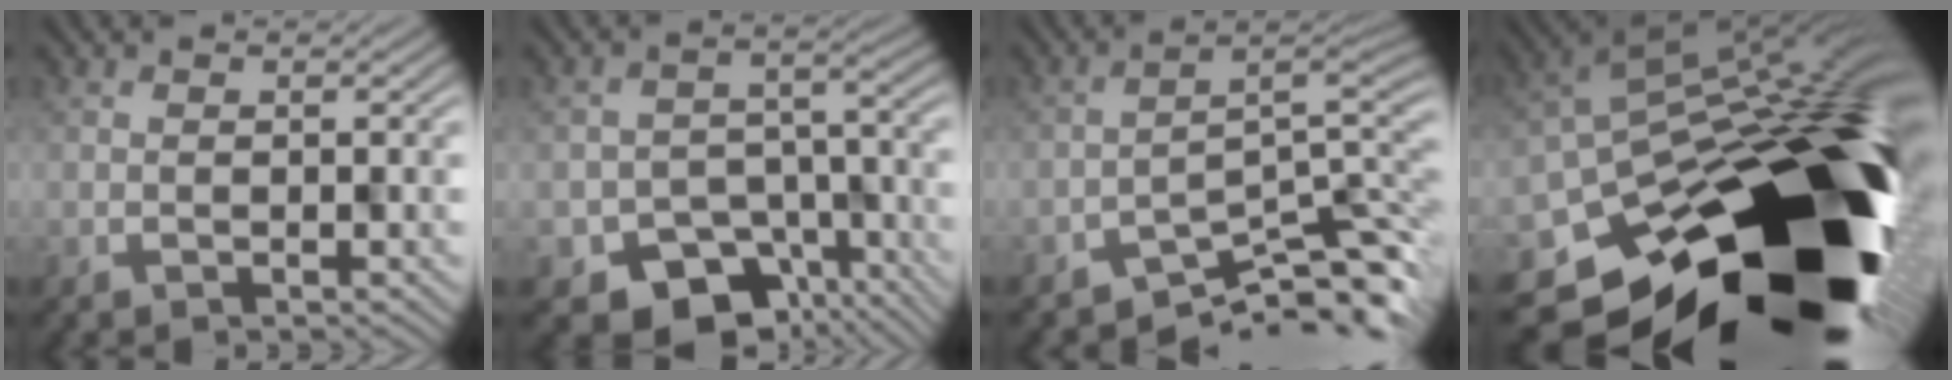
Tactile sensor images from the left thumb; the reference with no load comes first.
{"total": 10.5, "force": [-6.5, 6.8, 4.7], "torque": [-0.068, -0.031, -0.085]}
{"total": 7.6, "force": [-5.0, 2.1, 5.3], "torque": [-0.071, -0.010, -0.081]}
{"total": 19.8, "force": [-9.8, 11.6, 12.8], "torque": [-0.172, -0.039, -0.127]}